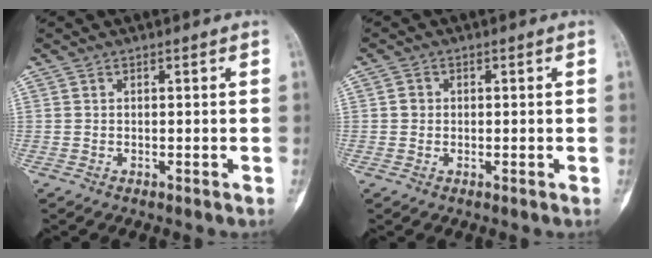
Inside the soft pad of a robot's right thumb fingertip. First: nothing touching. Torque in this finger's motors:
{"motor_torque": [-0.31, 0.53, 0.13, -0.13, -0.01]}